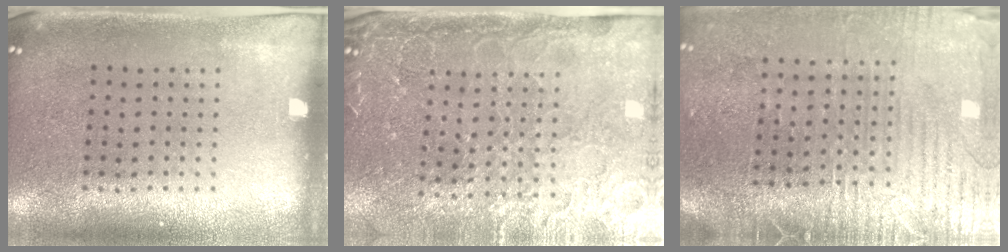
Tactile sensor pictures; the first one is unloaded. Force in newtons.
{"total": 4.2, "press": 4.0, "slide": 1.5}
{"total": 3.7, "press": 3.3, "slide": 1.6}